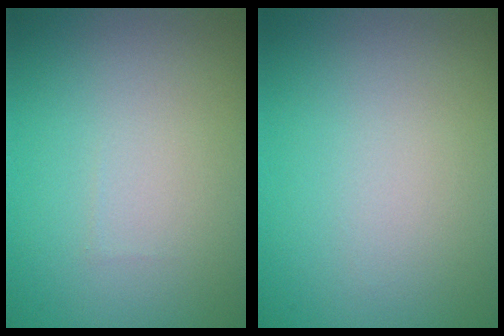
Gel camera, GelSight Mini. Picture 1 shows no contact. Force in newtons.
{"total": 0.0}